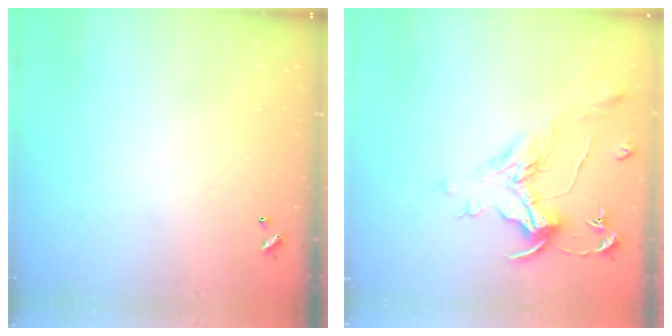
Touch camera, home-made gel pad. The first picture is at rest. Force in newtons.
{"total": 1.5, "press": 1.3, "slide": 0.7}